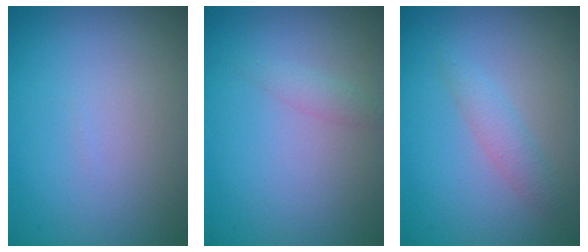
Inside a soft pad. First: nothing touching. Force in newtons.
{"total": 1.0, "press": 1.0, "slide": 0.0}
{"total": 1.6, "press": 1.6, "slide": 0.0}